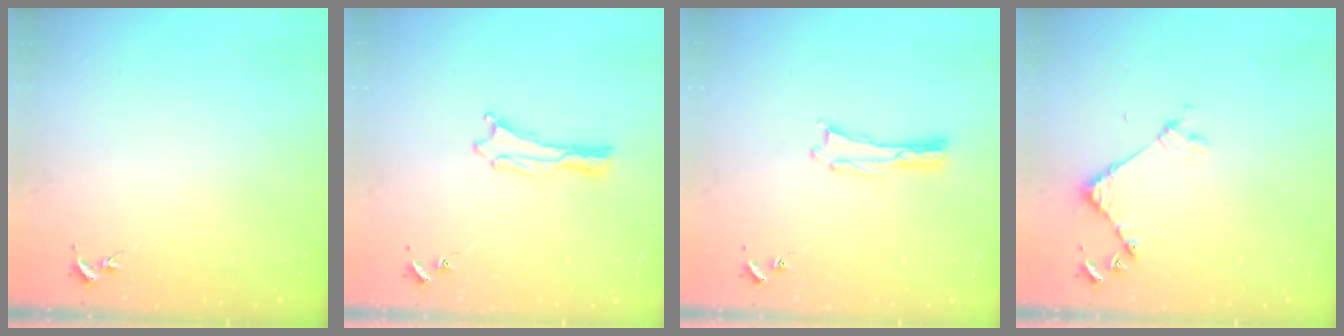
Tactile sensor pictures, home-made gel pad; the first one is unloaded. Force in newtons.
{"total": 0.0}
{"total": 0.0}
{"total": 4.2, "press": 4.2, "slide": 0.3}